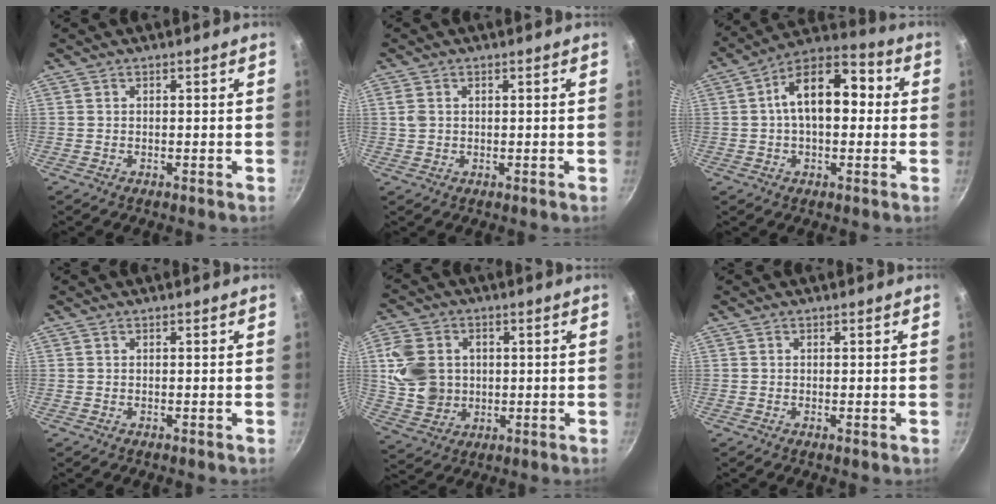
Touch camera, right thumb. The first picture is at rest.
{"total": 2.0, "force": [0.4, 1.5, 1.2], "torque": [-0.026, 0.002, 0.011]}
{"total": 14.7, "force": [1.7, 8.3, 12.0], "torque": [-0.176, 0.039, 0.015]}
{"total": 0.0}
{"total": 12.4, "force": [1.6, 10.0, 7.1], "torque": [-0.125, 0.003, 0.036]}
{"total": 0.7, "force": [-0.2, 0.1, 0.7], "torque": [-0.013, -0.003, -0.003]}